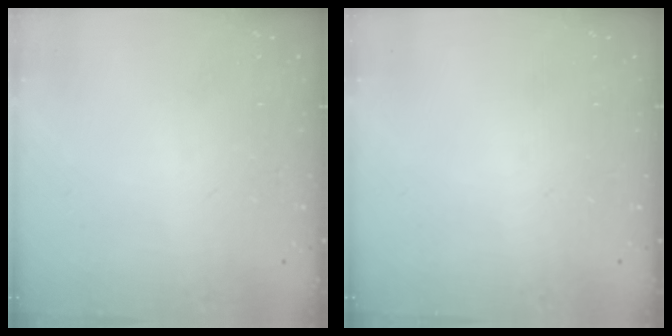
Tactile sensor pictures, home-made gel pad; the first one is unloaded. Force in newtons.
{"total": 0.0}